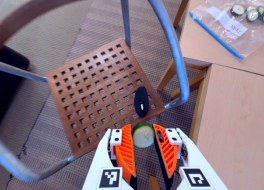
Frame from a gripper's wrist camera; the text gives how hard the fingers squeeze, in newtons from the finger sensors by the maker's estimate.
{"total": 8.0, "left": 7.7, "right": 8.3}